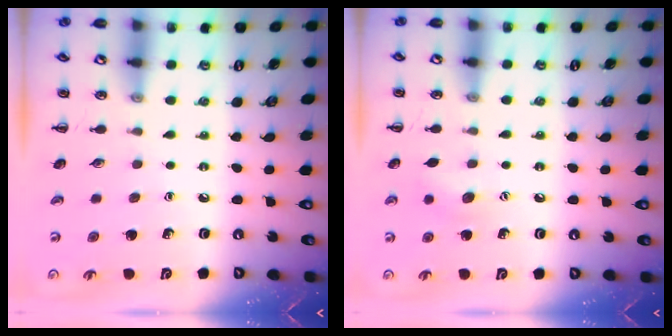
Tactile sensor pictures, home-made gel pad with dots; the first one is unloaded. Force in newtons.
{"total": 6.6, "press": 6.5, "slide": 1.1}